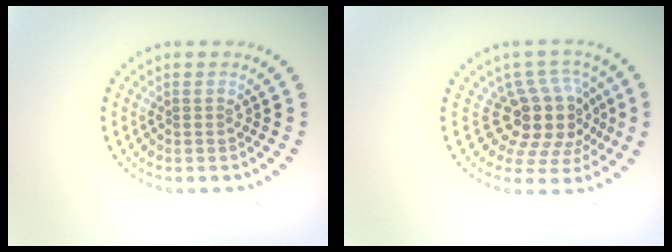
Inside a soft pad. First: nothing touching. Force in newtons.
{"total": 5.0, "press": 3.7, "slide": 3.3}